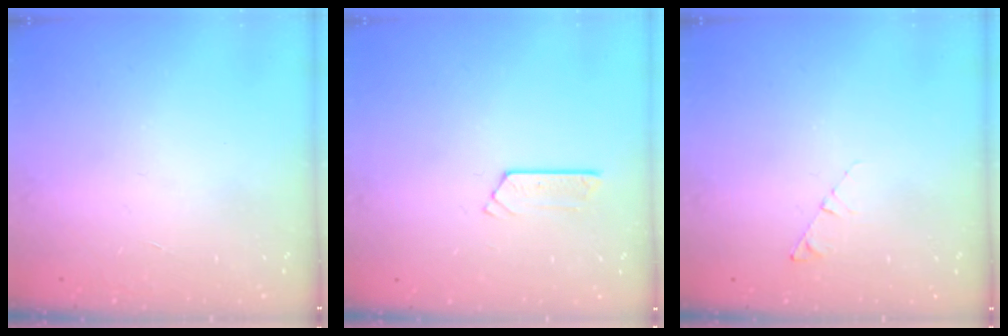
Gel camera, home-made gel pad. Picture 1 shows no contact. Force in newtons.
{"total": 2.5, "press": 2.5, "slide": 0.2}
{"total": 2.7, "press": 2.6, "slide": 0.3}